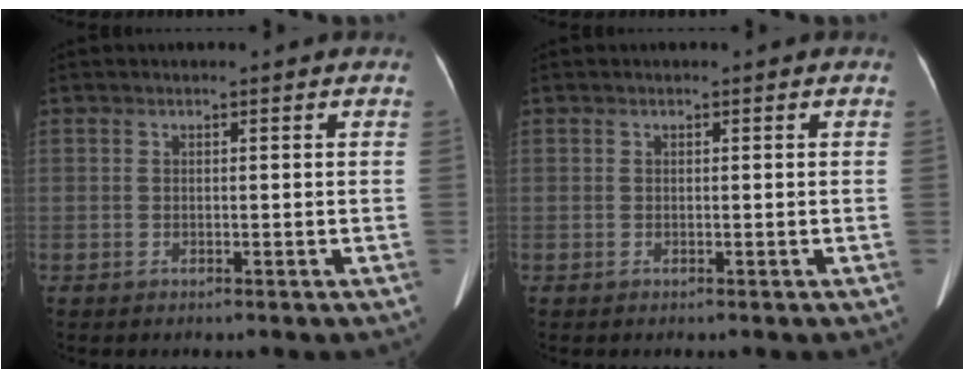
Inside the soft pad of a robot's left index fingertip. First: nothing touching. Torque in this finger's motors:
{"motor_torque": [0.08, 0.00, 0.03, 0.02]}